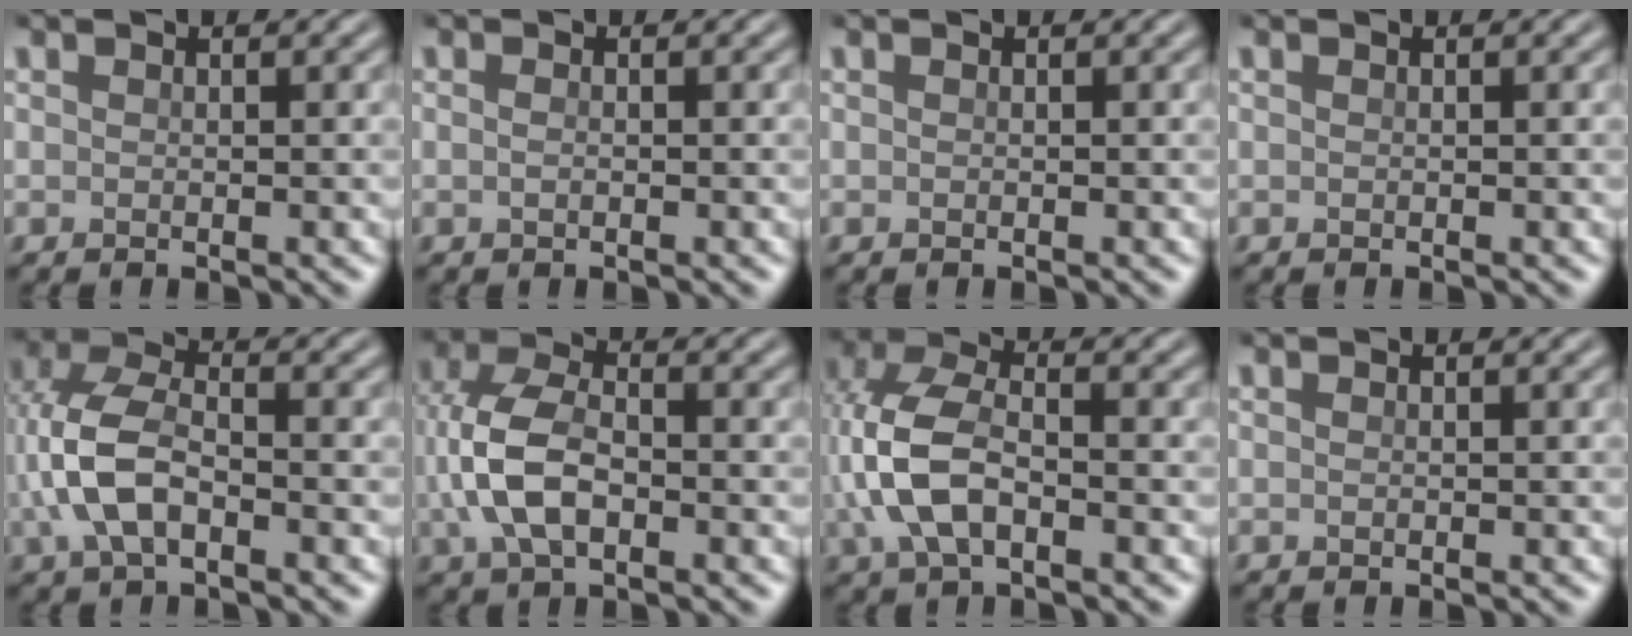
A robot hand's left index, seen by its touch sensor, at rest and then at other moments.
{"total": 0.6, "force": [-0.1, 0.3, 0.5], "torque": [-0.012, -0.003, -0.002]}
{"total": 0.0}
{"total": 0.0}
{"total": 6.3, "force": [-1.2, 3.5, 5.1], "torque": [-0.123, 0.008, -0.030]}
{"total": 6.4, "force": [-0.9, 3.7, 5.1], "torque": [-0.121, 0.002, -0.022]}
{"total": 7.0, "force": [-0.9, 3.9, 5.7], "torque": [-0.137, 0.010, -0.026]}
{"total": 0.0}